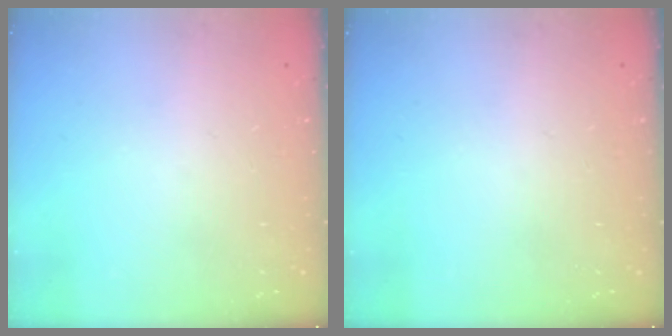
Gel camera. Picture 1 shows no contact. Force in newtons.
{"total": 0.0}